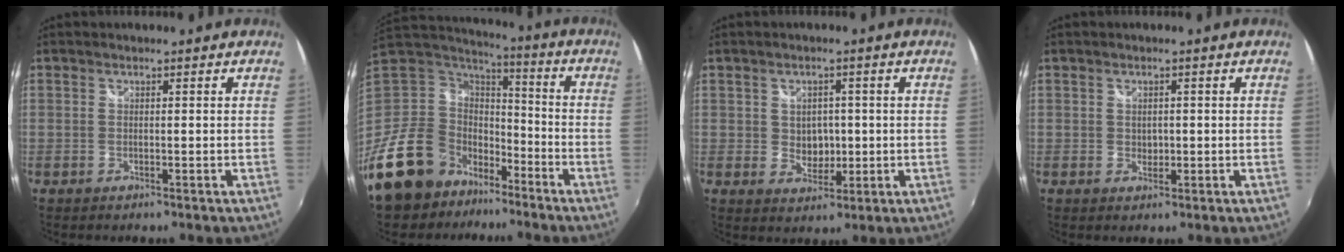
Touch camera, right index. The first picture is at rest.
{"total": 19.5, "force": [-12.7, 13.2, 6.9], "torque": [-0.176, 0.020, -0.207]}
{"total": 4.4, "force": [0.1, 3.8, 2.2], "torque": [-0.033, 0.002, 0.007]}
{"total": 1.5, "force": [0.0, 1.4, 0.6], "torque": [-0.007, 0.000, 0.002]}